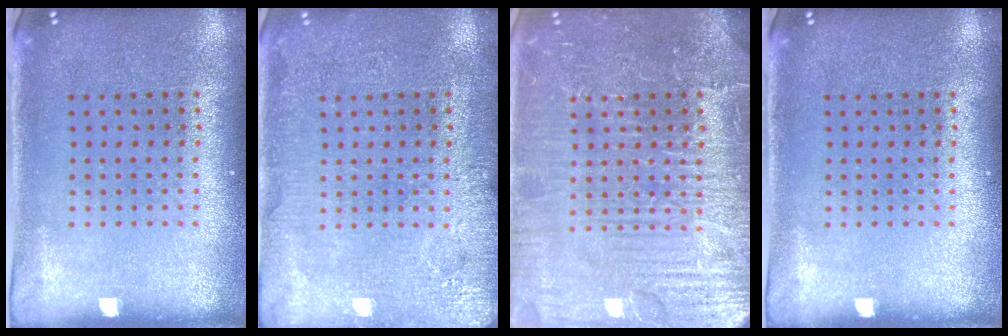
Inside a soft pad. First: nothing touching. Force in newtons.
{"total": 3.8, "press": 3.8, "slide": 0.5}
{"total": 7.6, "press": 7.6, "slide": 0.9}
{"total": 0.0}